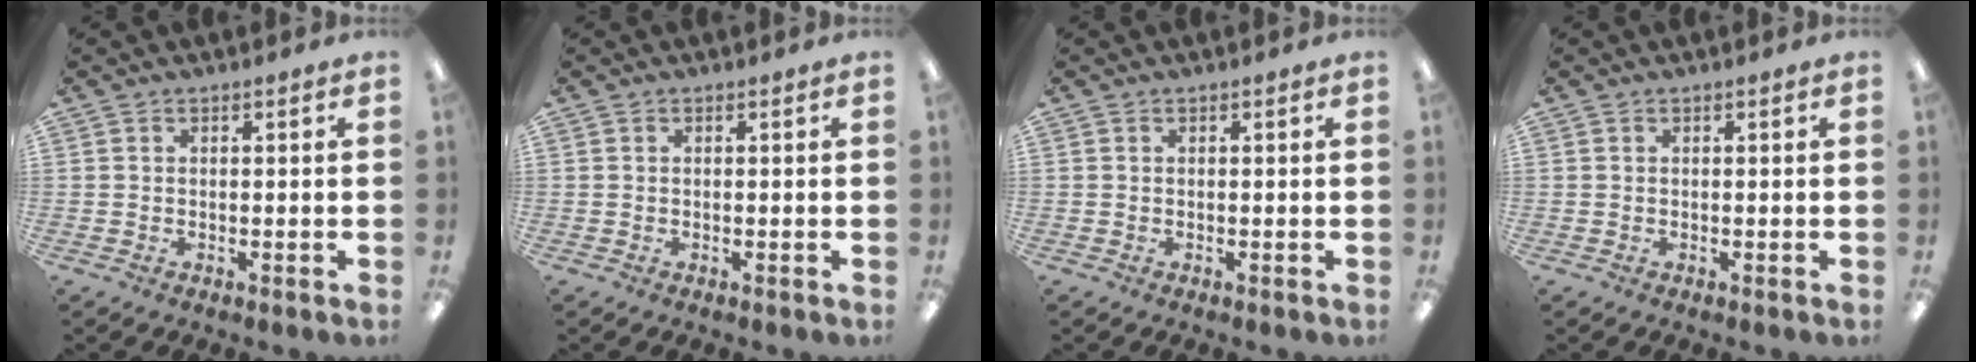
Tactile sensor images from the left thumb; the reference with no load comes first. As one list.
[{"total": 0.0}, {"total": 0.0}, {"total": 0.0}]